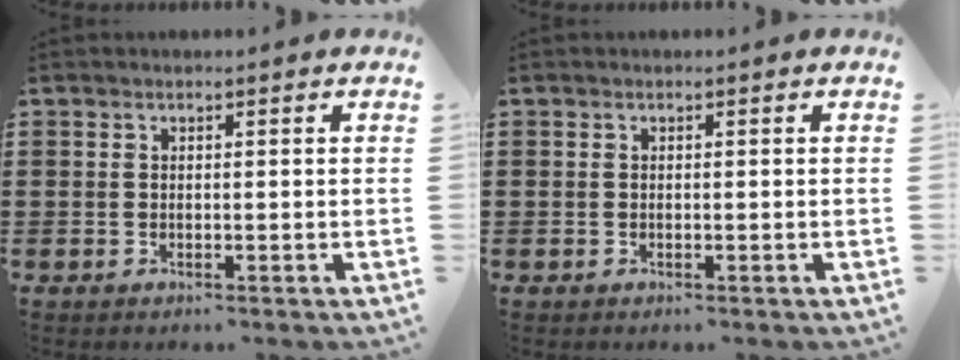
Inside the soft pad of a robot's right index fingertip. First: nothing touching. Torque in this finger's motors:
{"motor_torque": [-0.86, 1.28, 0.00, 0.00]}